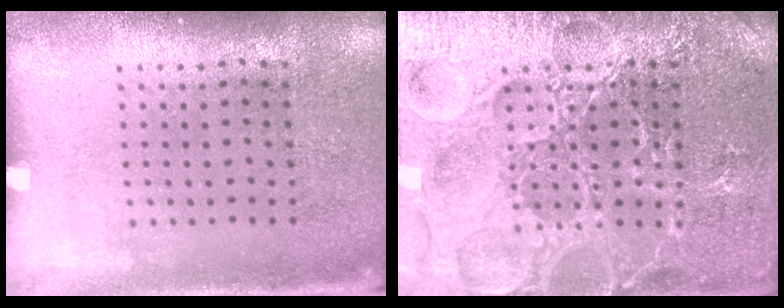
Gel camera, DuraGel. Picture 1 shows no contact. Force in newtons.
{"total": 7.4, "press": 7.4, "slide": 0.9}